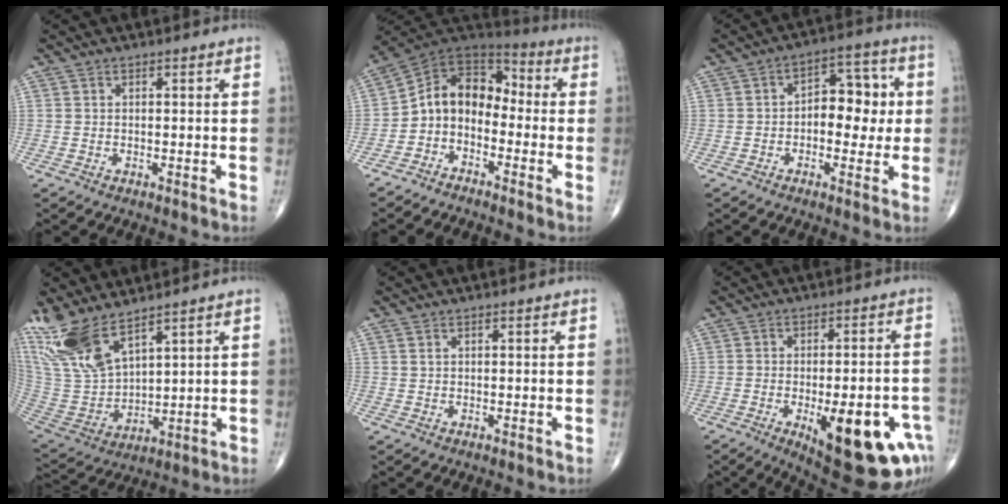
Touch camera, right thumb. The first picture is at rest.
{"total": 10.9, "force": [-2.8, 8.1, 6.8], "torque": [-0.091, 0.075, -0.069]}
{"total": 9.7, "force": [0.0, 6.0, 7.6], "torque": [-0.064, 0.026, -0.007]}
{"total": 15.5, "force": [11.0, 5.7, 9.3], "torque": [-0.196, -0.049, 0.238]}
{"total": 0.6, "force": [0.4, 0.2, 0.4], "torque": [-0.010, 0.006, 0.011]}
{"total": 20.3, "force": [-8.0, 7.7, 17.0], "torque": [-0.162, 0.016, -0.088]}